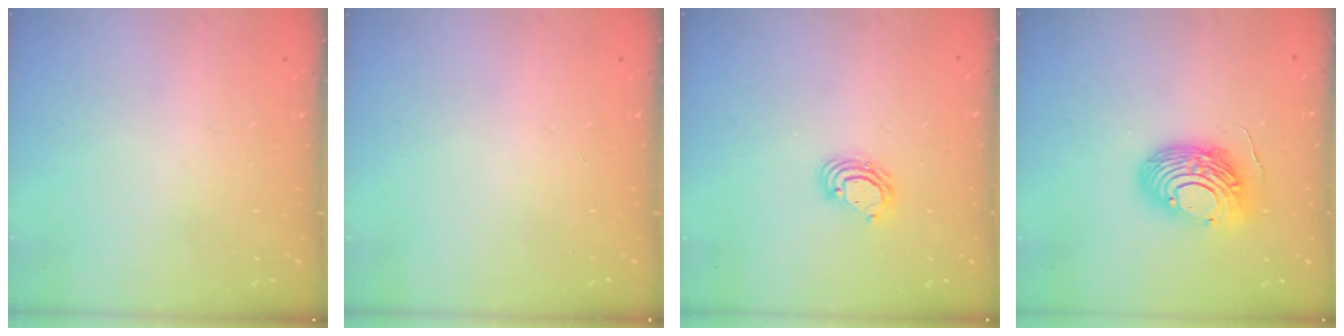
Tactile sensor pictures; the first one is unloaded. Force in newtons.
{"total": 0.0}
{"total": 5.6, "press": 5.6, "slide": 0.4}
{"total": 12.9, "press": 12.9, "slide": 1.2}